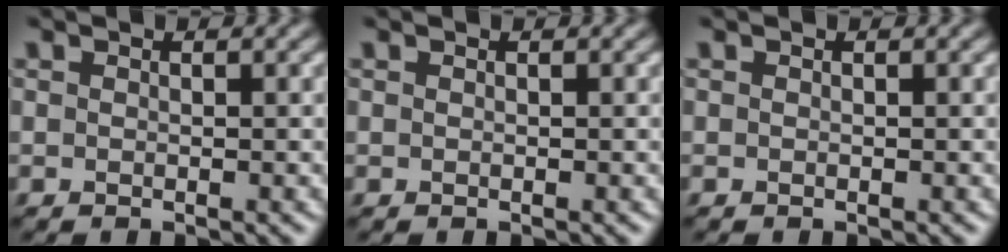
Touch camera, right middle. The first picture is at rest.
{"total": 0.0}
{"total": 0.0}